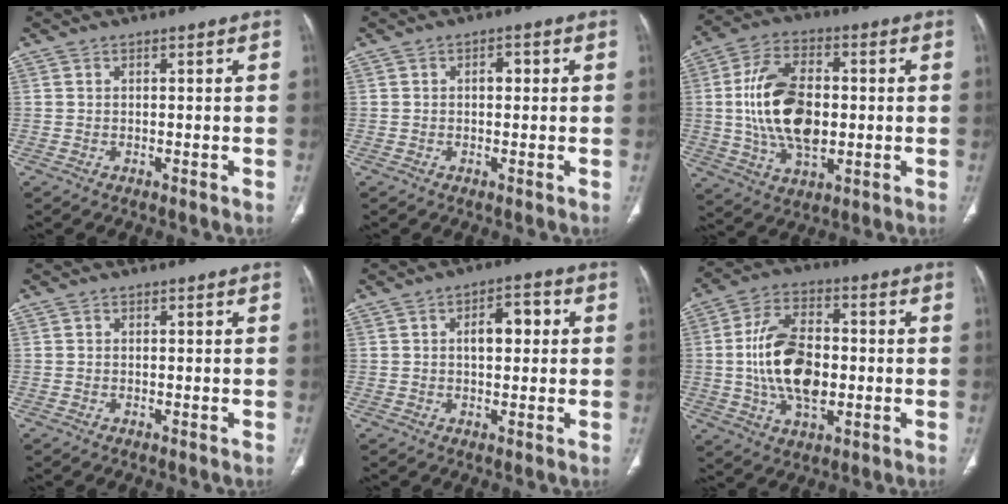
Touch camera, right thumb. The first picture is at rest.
{"total": 1.9, "force": [0.2, 1.2, 1.4], "torque": [-0.014, 0.007, 0.001]}
{"total": 17.0, "force": [0.0, 9.9, 13.8], "torque": [-0.246, 0.010, 0.004]}
{"total": 0.0}
{"total": 6.1, "force": [1.0, 3.3, 5.0], "torque": [-0.061, 0.015, 0.010]}
{"total": 15.5, "force": [-1.0, 9.0, 12.6], "torque": [-0.221, 0.013, -0.015]}